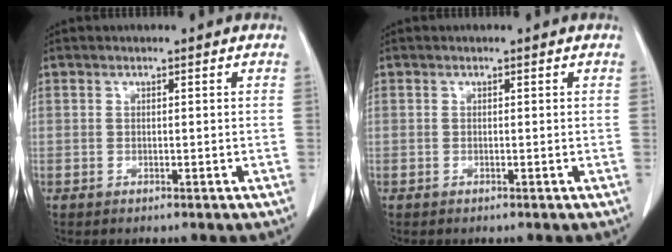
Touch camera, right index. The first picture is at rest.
{"total": 0.0}